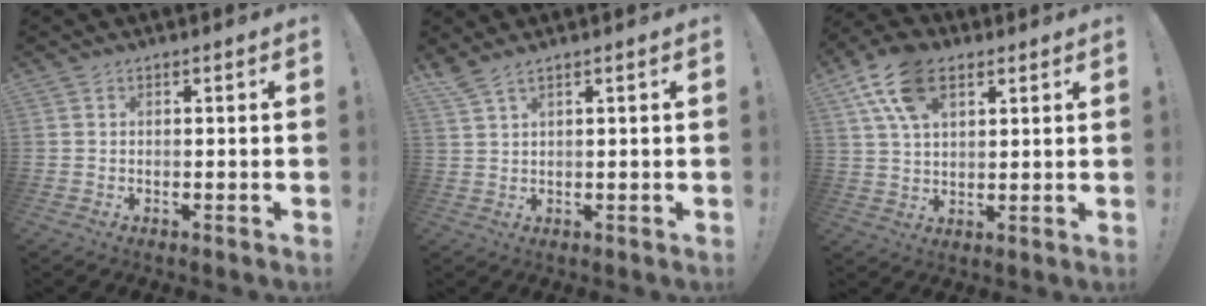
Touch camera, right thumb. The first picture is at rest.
{"total": 2.9, "force": [2.2, -0.1, 1.9], "torque": [-0.046, -0.011, 0.041]}
{"total": 13.4, "force": [6.4, 7.8, 8.8], "torque": [-0.161, -0.011, 0.117]}